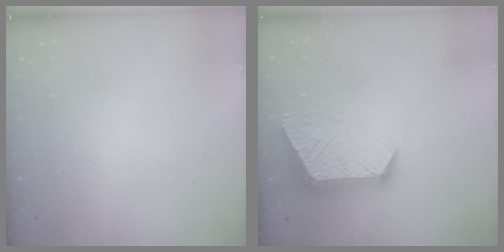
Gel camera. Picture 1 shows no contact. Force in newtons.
{"total": 12.3, "press": 12.2, "slide": 1.1}